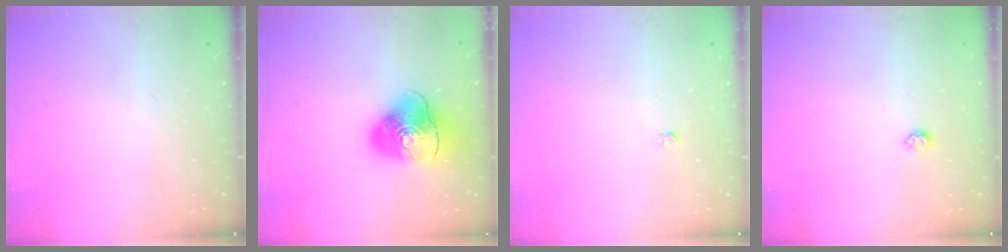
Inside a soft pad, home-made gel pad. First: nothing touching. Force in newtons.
{"total": 12.7, "press": 12.6, "slide": 2.0}
{"total": 2.5, "press": 2.5, "slide": 0.2}
{"total": 4.1, "press": 4.1, "slide": 0.5}